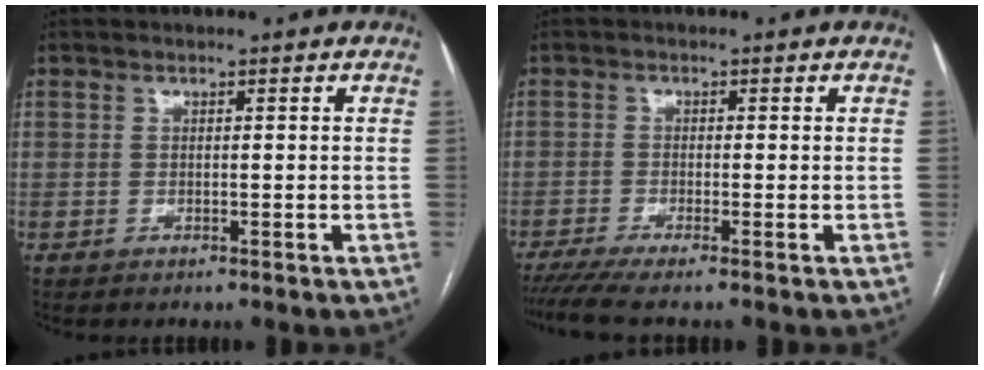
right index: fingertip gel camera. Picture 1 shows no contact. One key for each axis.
{"total": 4.9, "fx": -3.8, "fy": -0.3, "fz": 3.1, "tx": -0.052, "ty": -0.011, "tz": -0.068}